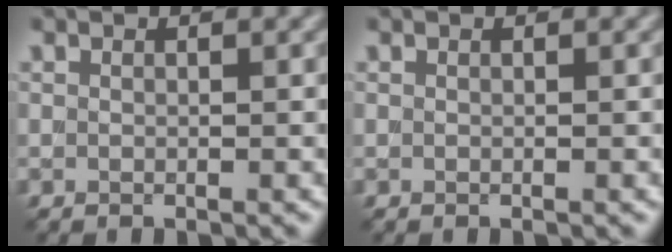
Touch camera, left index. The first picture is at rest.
{"total": 0.0}